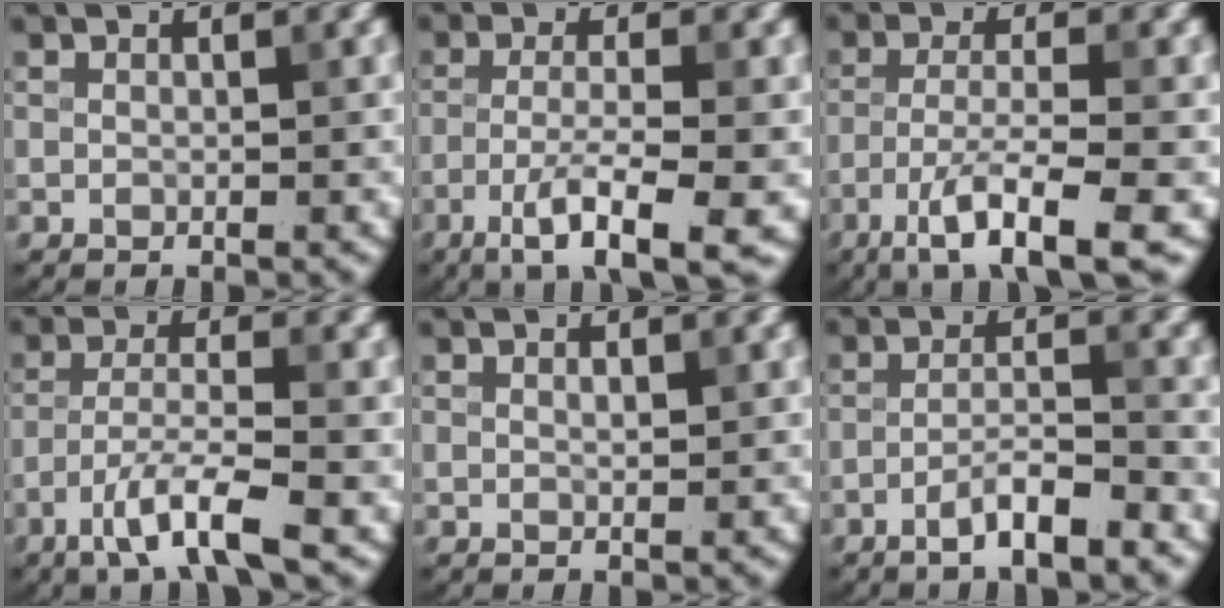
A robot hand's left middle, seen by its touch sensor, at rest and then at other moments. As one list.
[{"total": 6.4, "force": [-3.1, 1.2, 5.5], "torque": [-0.095, -0.002, -0.057]}, {"total": 6.8, "force": [-3.8, 1.3, 5.4], "torque": [-0.092, -0.002, -0.071]}, {"total": 5.0, "force": [-3.0, 0.7, 4.0], "torque": [-0.074, 0.002, -0.064]}, {"total": 0.6, "force": [0.3, 0.2, 0.5], "torque": [-0.009, -0.001, 0.005]}, {"total": 3.7, "force": [-2.3, 0.5, 2.8], "torque": [-0.048, 0.008, -0.047]}]